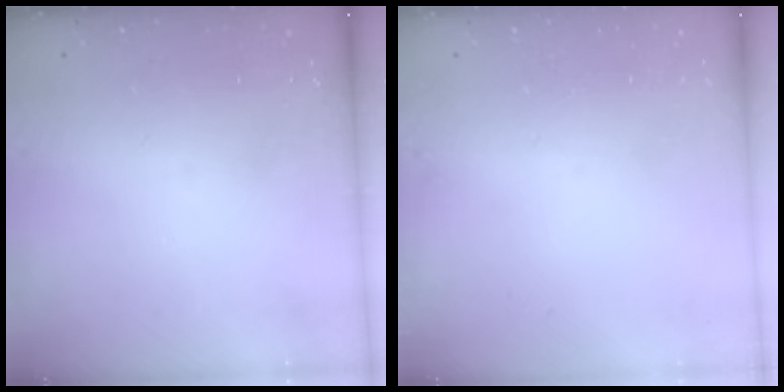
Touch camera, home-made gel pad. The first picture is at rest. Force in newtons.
{"total": 0.0}